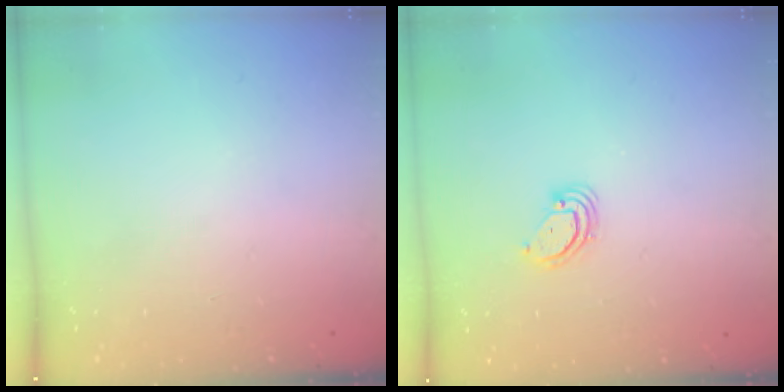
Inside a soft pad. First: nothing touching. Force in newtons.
{"total": 2.9, "press": 2.9, "slide": 0.2}